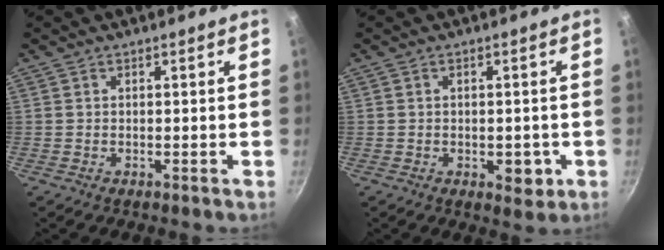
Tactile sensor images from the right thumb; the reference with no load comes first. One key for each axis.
{"total": 4.2, "fx": -1.1, "fy": 2.3, "fz": 3.3, "tx": -0.026, "ty": 0.004, "tz": -0.010}